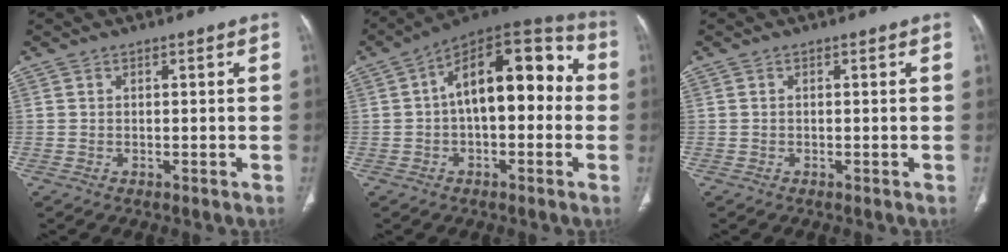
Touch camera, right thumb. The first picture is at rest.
{"total": 17.7, "force": [0.8, 9.2, 15.1], "torque": [-0.193, 0.051, 0.002]}
{"total": 0.0}